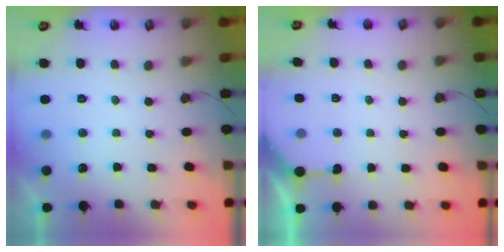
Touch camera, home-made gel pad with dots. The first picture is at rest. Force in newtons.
{"total": 2.7, "press": 2.7, "slide": 0.4}